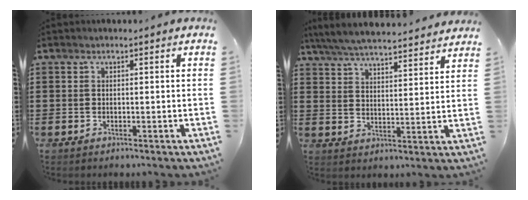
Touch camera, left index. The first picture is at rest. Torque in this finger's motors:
{"motor_torque": [2.14, 0.00, 0.41, 0.09]}